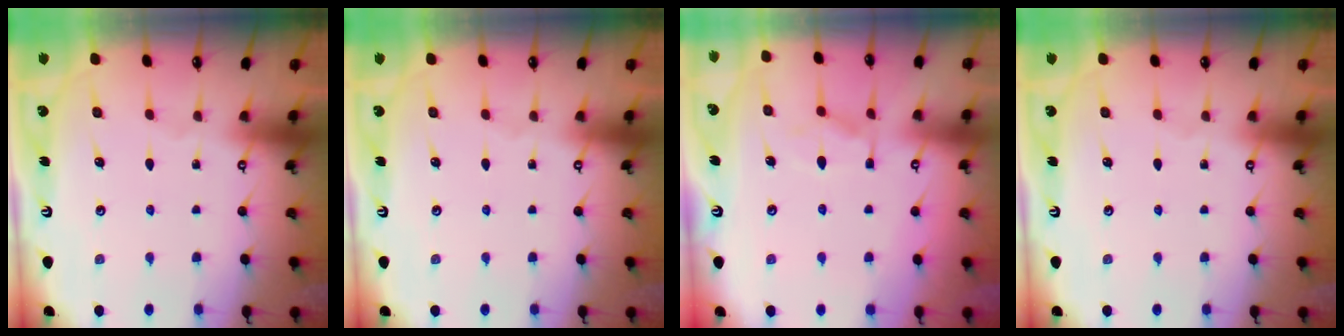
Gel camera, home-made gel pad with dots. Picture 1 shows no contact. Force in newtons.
{"total": 0.0}
{"total": 1.7, "press": 1.1, "slide": 1.4}
{"total": 0.0}